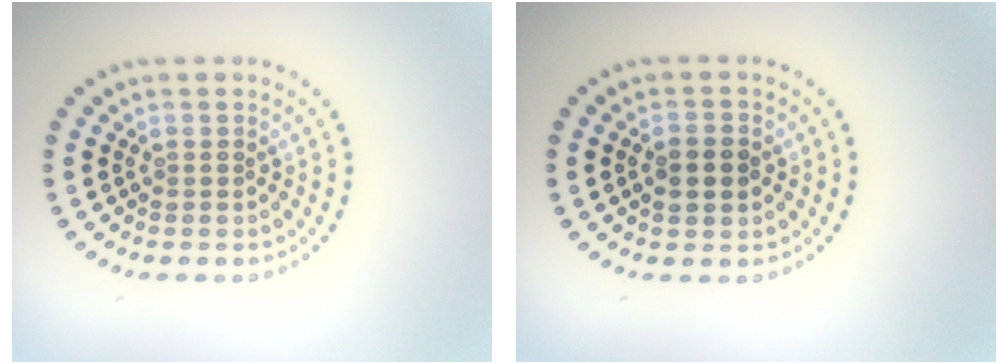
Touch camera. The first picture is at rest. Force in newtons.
{"total": 3.1, "press": 3.1, "slide": 0.2}